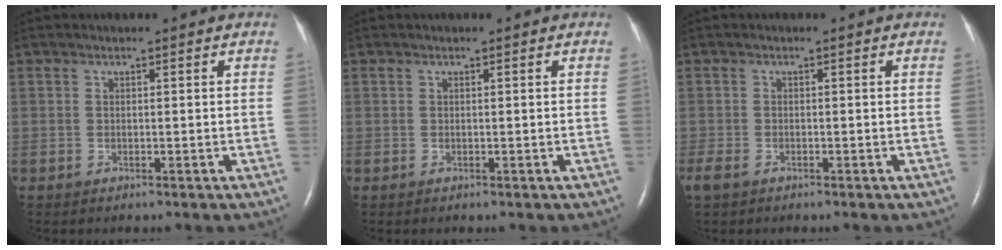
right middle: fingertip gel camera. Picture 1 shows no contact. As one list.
[{"total": 0.0}, {"total": 3.2, "force": [-2.2, 1.4, 1.9], "torque": [-0.049, -0.009, -0.038]}]